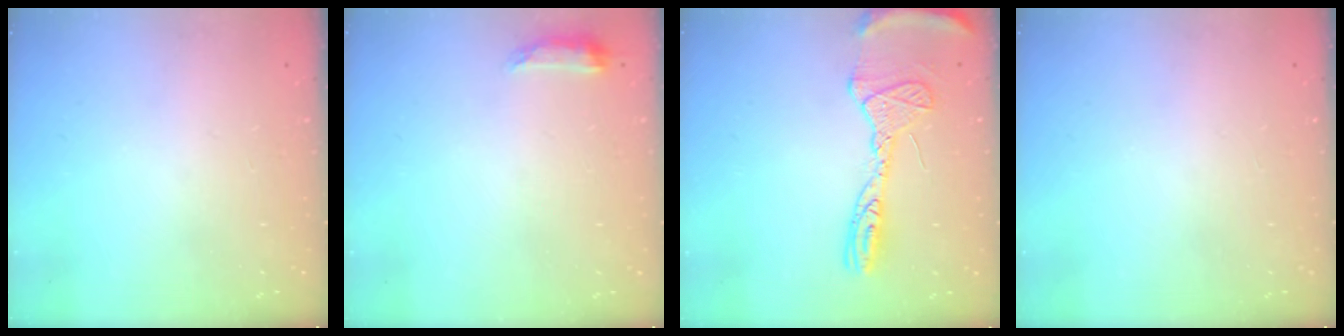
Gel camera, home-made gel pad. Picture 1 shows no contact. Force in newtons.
{"total": 6.6, "press": 6.6, "slide": 0.6}
{"total": 14.7, "press": 14.6, "slide": 1.4}
{"total": 0.0}